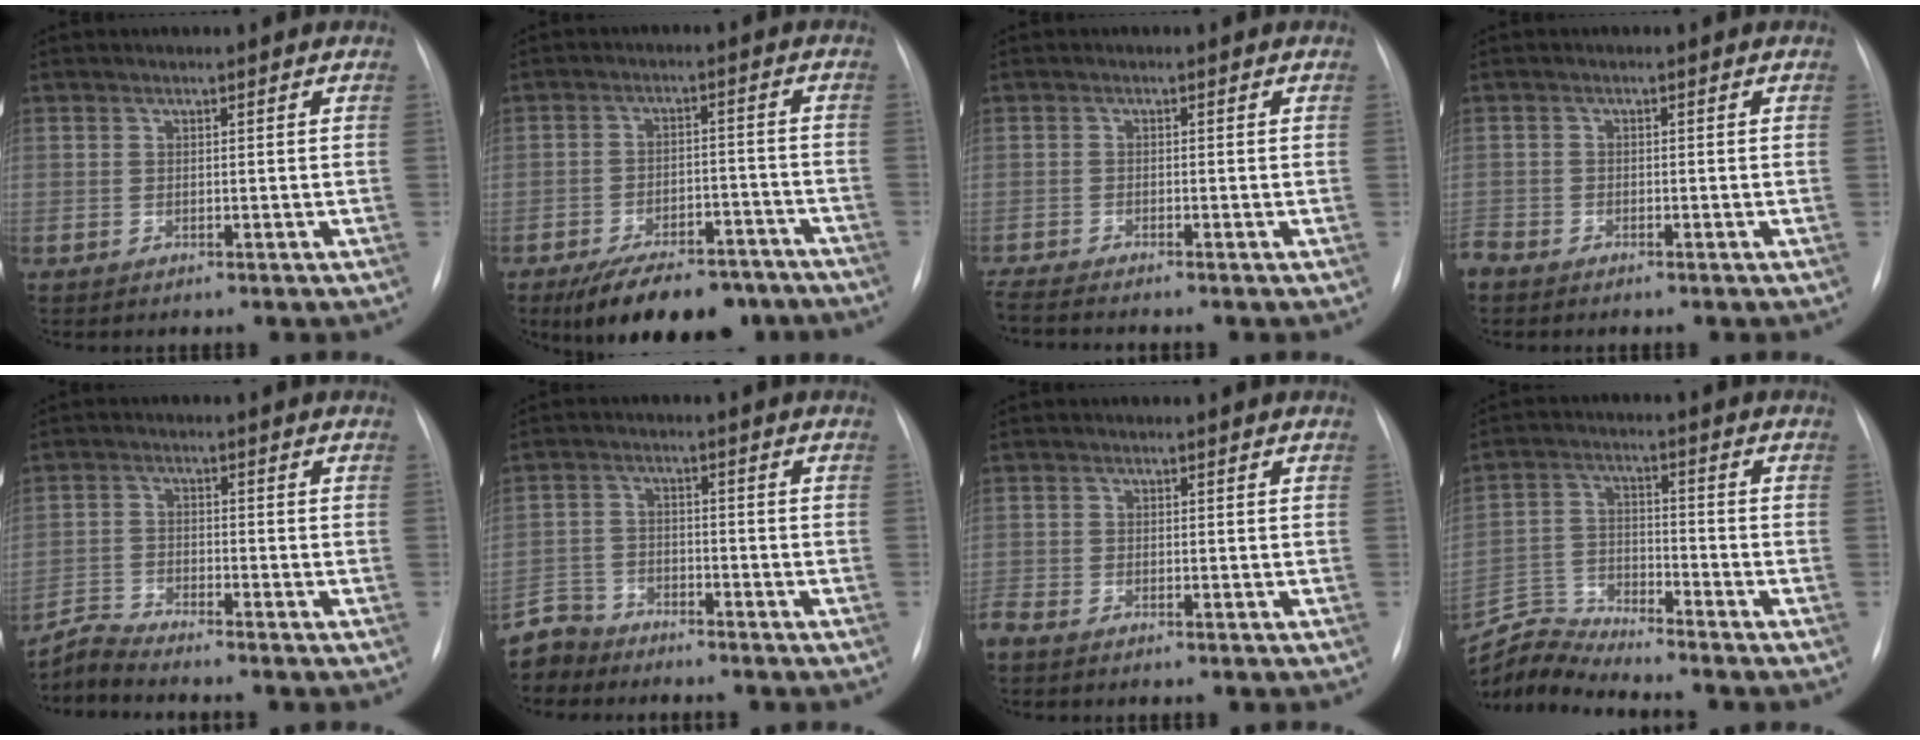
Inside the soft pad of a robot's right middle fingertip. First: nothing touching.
{"total": 14.1, "force": [-10.9, 5.8, 6.7], "torque": [-0.092, 0.013, -0.157]}
{"total": 4.8, "force": [-4.4, -0.6, 1.9], "torque": [-0.031, -0.016, -0.076]}
{"total": 2.6, "force": [-2.3, 1.1, 0.4], "torque": [-0.007, -0.001, -0.043]}
{"total": 4.0, "force": [-3.8, -1.3, -0.6], "torque": [0.003, -0.017, -0.074]}
{"total": 5.4, "force": [-5.1, 1.8, -0.8], "torque": [0.022, -0.002, -0.103]}
{"total": 2.0, "force": [-1.7, 0.5, 0.8], "torque": [-0.022, -0.004, -0.033]}
{"total": 7.2, "force": [-6.9, -1.5, -1.1], "torque": [0.009, 0.005, -0.132]}